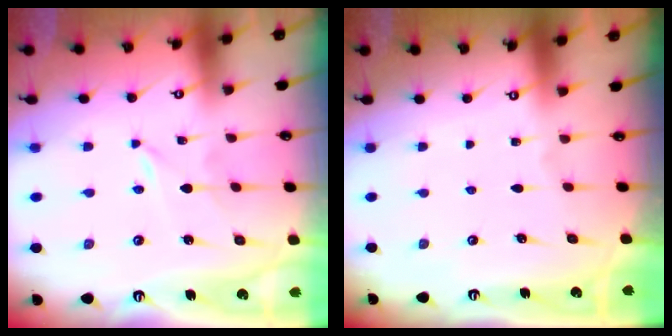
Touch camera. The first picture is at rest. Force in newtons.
{"total": 0.0}